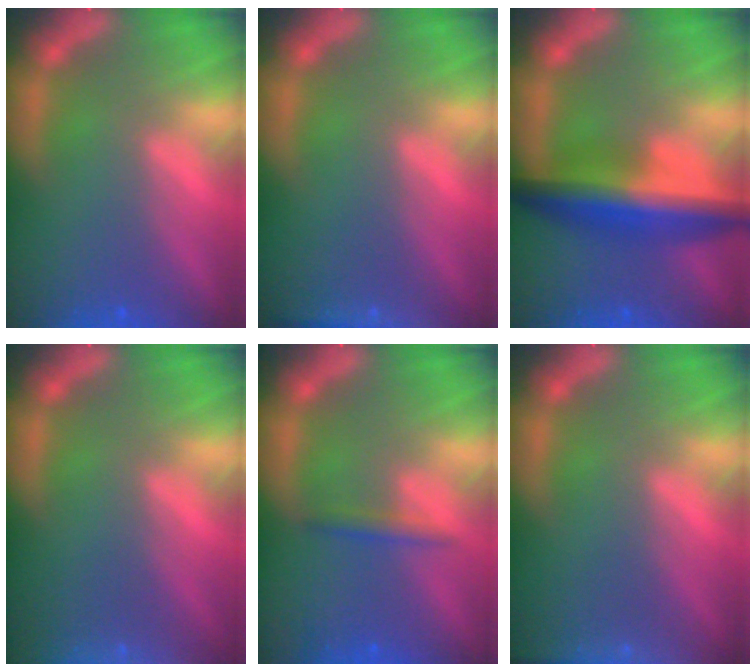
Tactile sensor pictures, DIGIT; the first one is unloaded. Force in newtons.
{"total": 2.9}
{"total": 7.5}
{"total": 9.0}
{"total": 1.4}
{"total": 6.5}